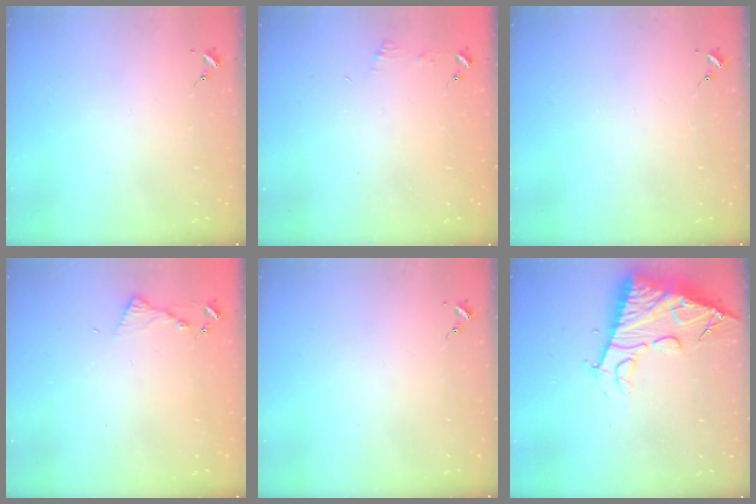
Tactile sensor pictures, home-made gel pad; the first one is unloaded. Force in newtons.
{"total": 4.5, "press": 4.4, "slide": 0.5}
{"total": 0.0}
{"total": 4.7, "press": 4.6, "slide": 0.5}
{"total": 0.0}
{"total": 14.3, "press": 14.2, "slide": 1.3}